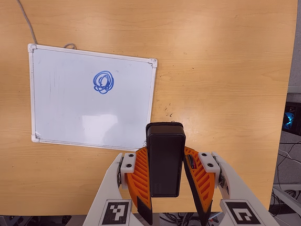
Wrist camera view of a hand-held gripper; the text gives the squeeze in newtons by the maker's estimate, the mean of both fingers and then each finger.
{"total": 4.4, "left": 4.0, "right": 4.9}